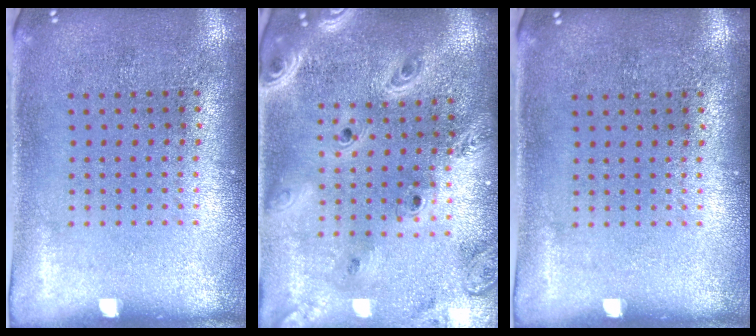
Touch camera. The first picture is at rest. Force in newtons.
{"total": 3.3, "press": 2.7, "slide": 1.8}
{"total": 0.0}